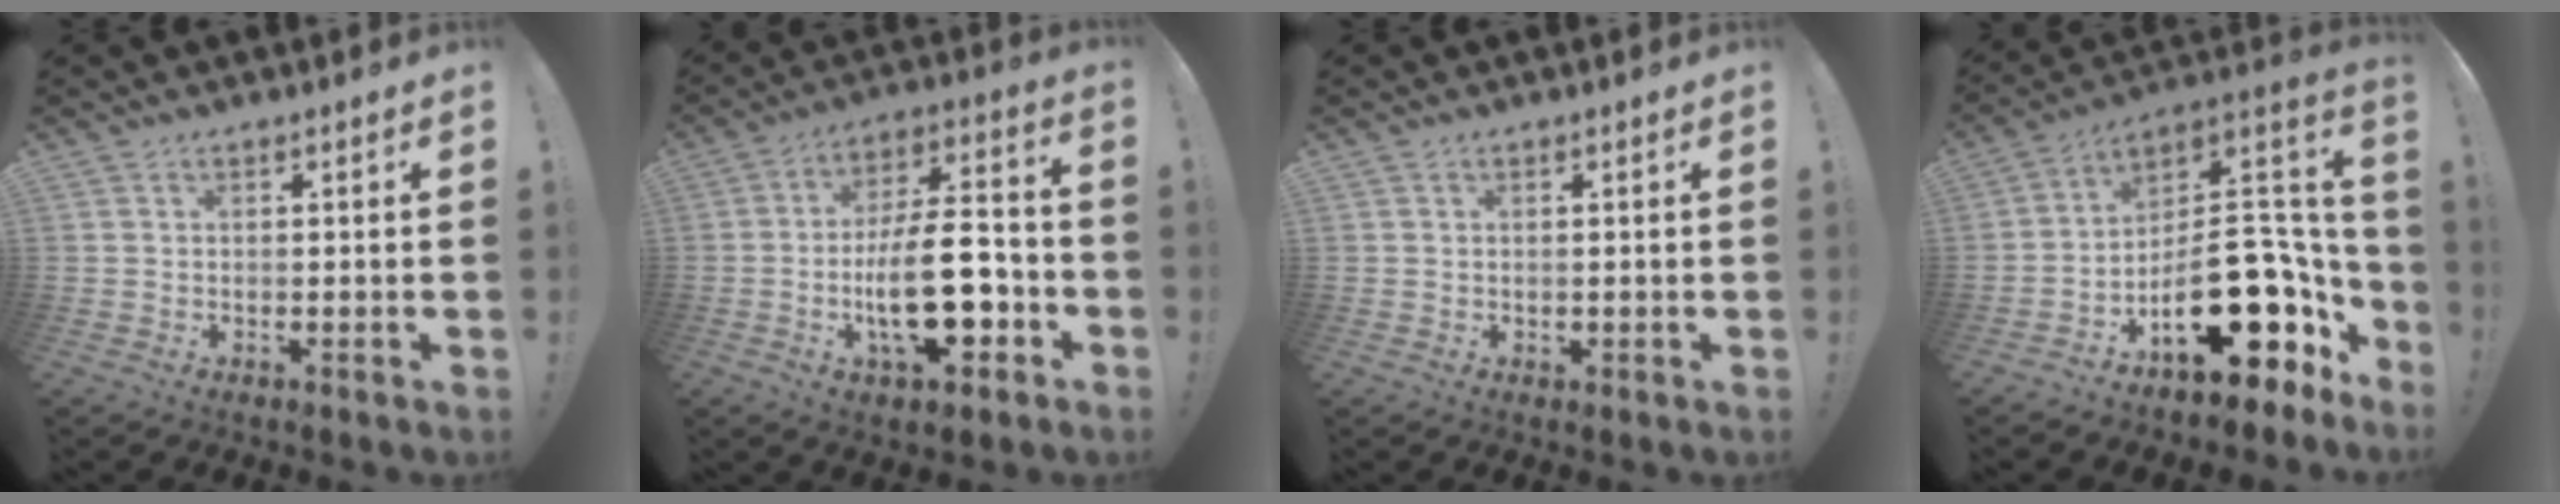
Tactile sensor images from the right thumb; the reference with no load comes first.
{"total": 20.2, "force": [-5.7, 8.4, 17.5], "torque": [-0.293, 0.024, -0.090]}
{"total": 0.6, "force": [0.2, 0.5, 0.1], "torque": [0.003, 0.000, 0.003]}
{"total": 23.2, "force": [-8.1, 12.6, 17.7], "torque": [-0.245, 0.046, -0.108]}